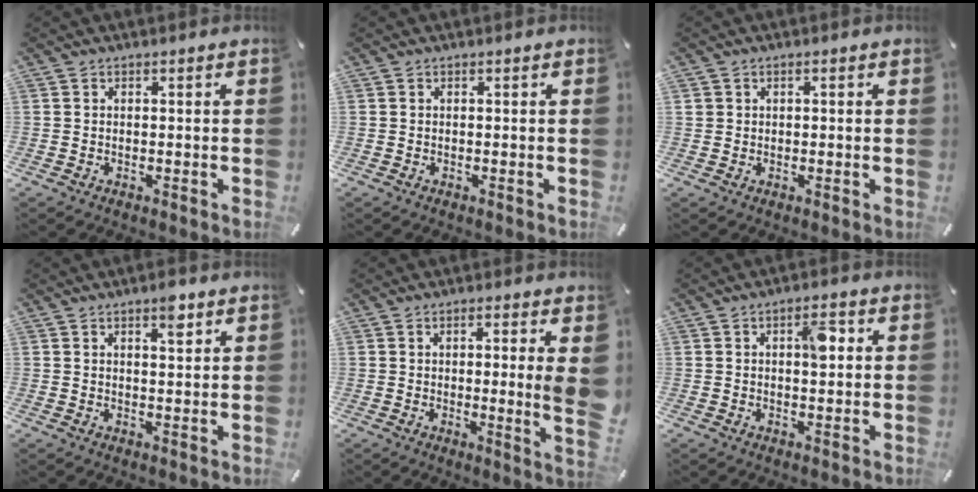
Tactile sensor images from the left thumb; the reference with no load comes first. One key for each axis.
{"total": 0.0}
{"total": 0.9, "fx": 0.2, "fy": 0.8, "fz": 0.3, "tx": -0.007, "ty": 0.005, "tz": 0.002}
{"total": 4.0, "fx": 2.6, "fy": 1.4, "fz": 2.6, "tx": -0.034, "ty": -0.009, "tz": 0.042}
{"total": 8.5, "fx": 1.4, "fy": -0.2, "fz": 8.4, "tx": -0.116, "ty": -0.029, "tz": 0.018}
{"total": 6.0, "fx": 1.5, "fy": 2.7, "fz": 5.2, "tx": -0.067, "ty": -0.004, "tz": 0.015}